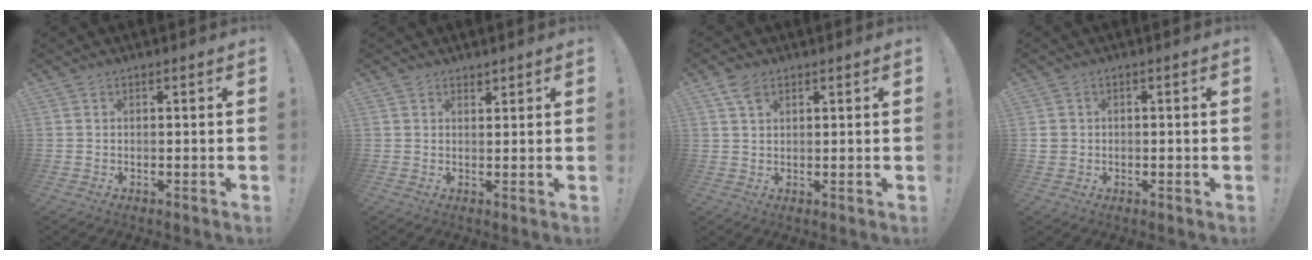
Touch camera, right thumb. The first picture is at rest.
{"total": 1.6, "force": [1.3, 0.8, 0.2], "torque": [0.009, -0.010, 0.023]}
{"total": 3.9, "force": [2.4, 2.1, 2.4], "torque": [-0.033, -0.010, 0.043]}
{"total": 2.3, "force": [-0.3, 2.1, 0.9], "torque": [-0.016, 0.006, -0.004]}